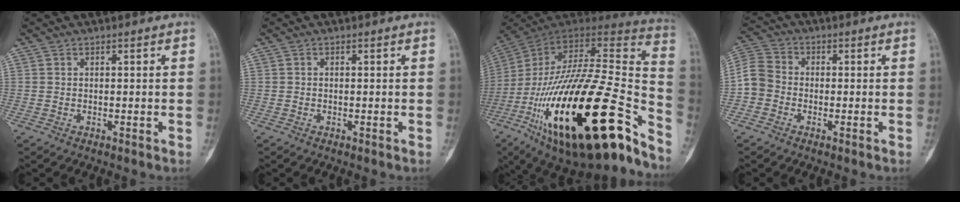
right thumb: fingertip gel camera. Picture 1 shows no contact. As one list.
[{"total": 0.0}, {"total": 38.6, "force": [-19.8, 12.7, 30.6], "torque": [-0.488, 0.053, -0.321]}, {"total": 6.4, "force": [-1.7, 5.5, 2.8], "torque": [-0.053, 0.021, -0.044]}]